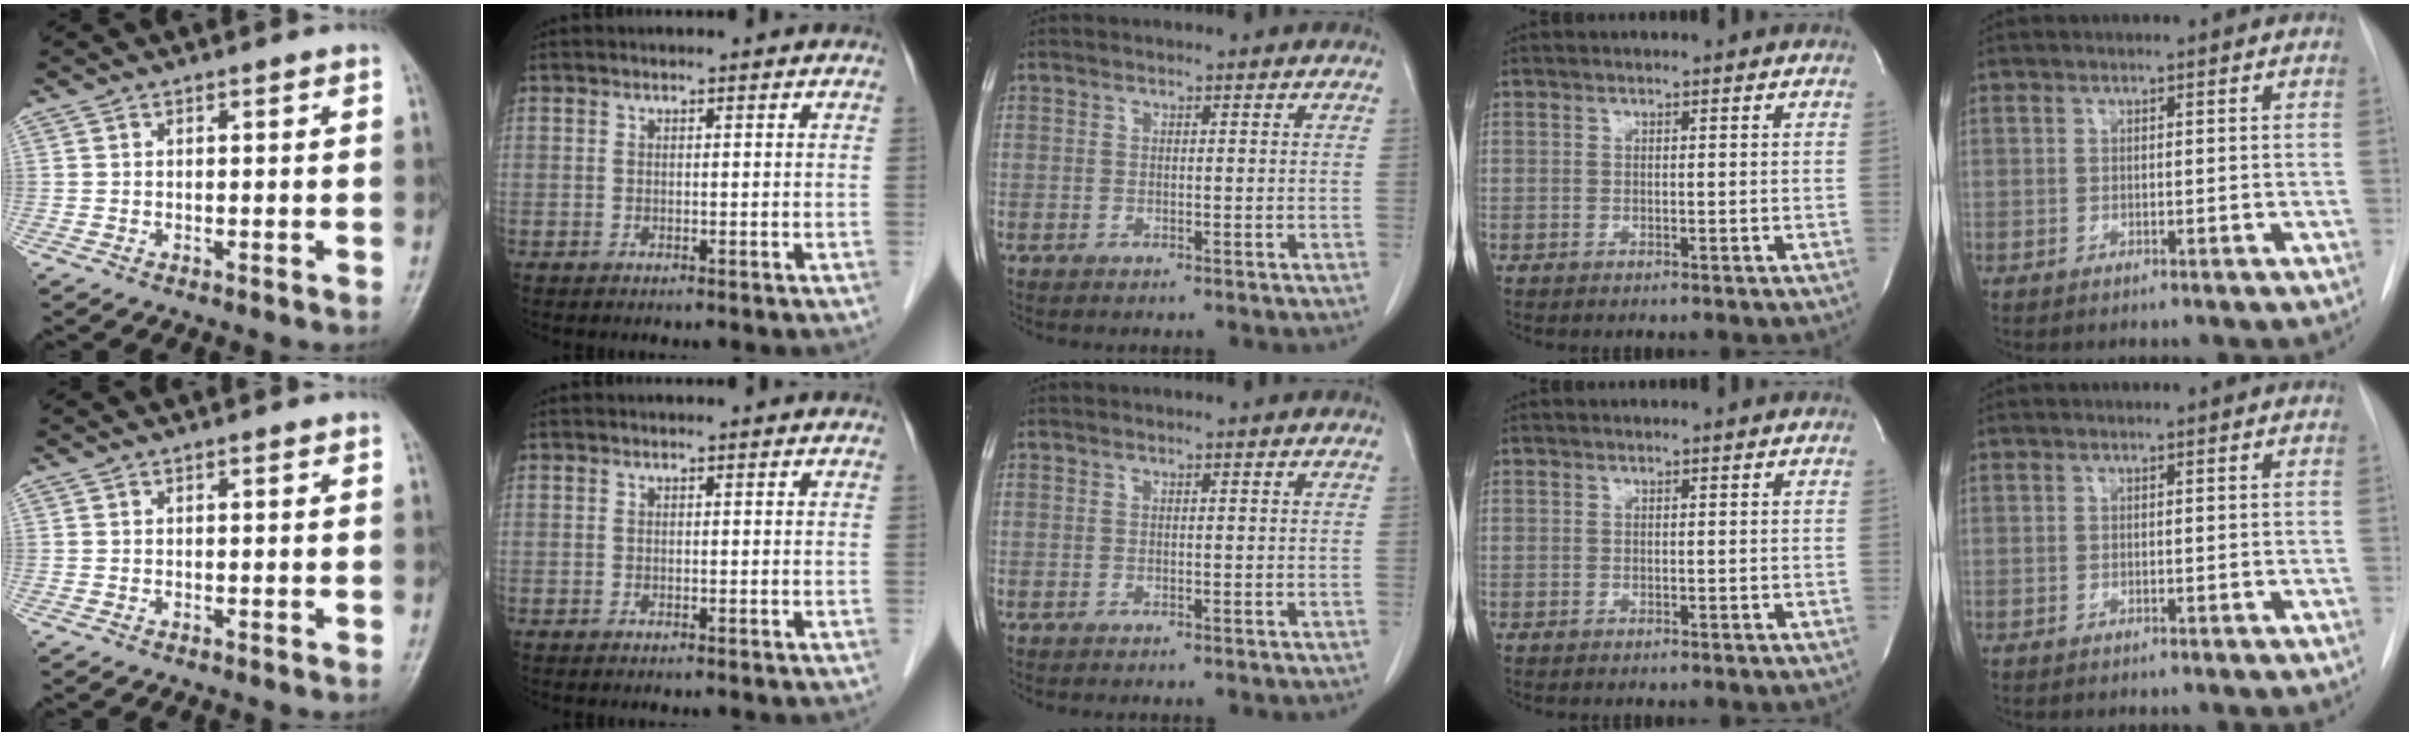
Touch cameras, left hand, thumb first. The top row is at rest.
{}